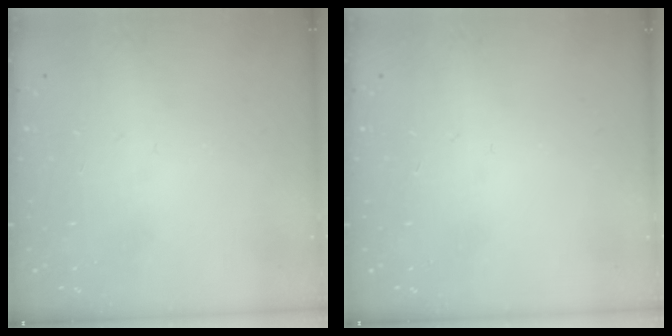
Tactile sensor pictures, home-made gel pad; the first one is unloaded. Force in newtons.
{"total": 0.0}